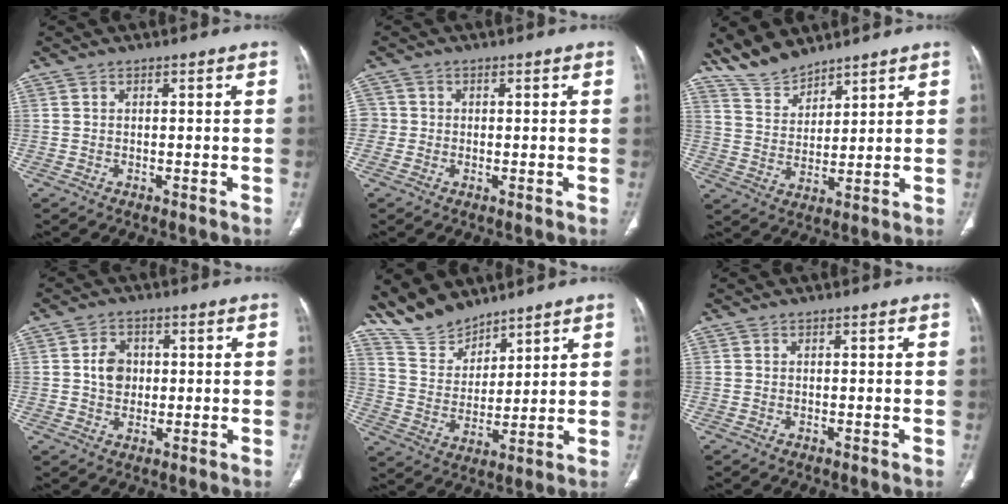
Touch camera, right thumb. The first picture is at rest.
{"total": 2.9, "force": [-0.3, 2.8, 0.8], "torque": [-0.007, 0.008, -0.007]}
{"total": 7.6, "force": [7.0, 2.3, 1.7], "torque": [-0.024, -0.034, 0.151]}
{"total": 4.9, "force": [0.5, 4.0, 2.8], "torque": [-0.030, 0.003, 0.005]}
{"total": 10.2, "force": [9.2, 3.7, 2.2], "torque": [-0.027, -0.048, 0.193]}
{"total": 0.0}